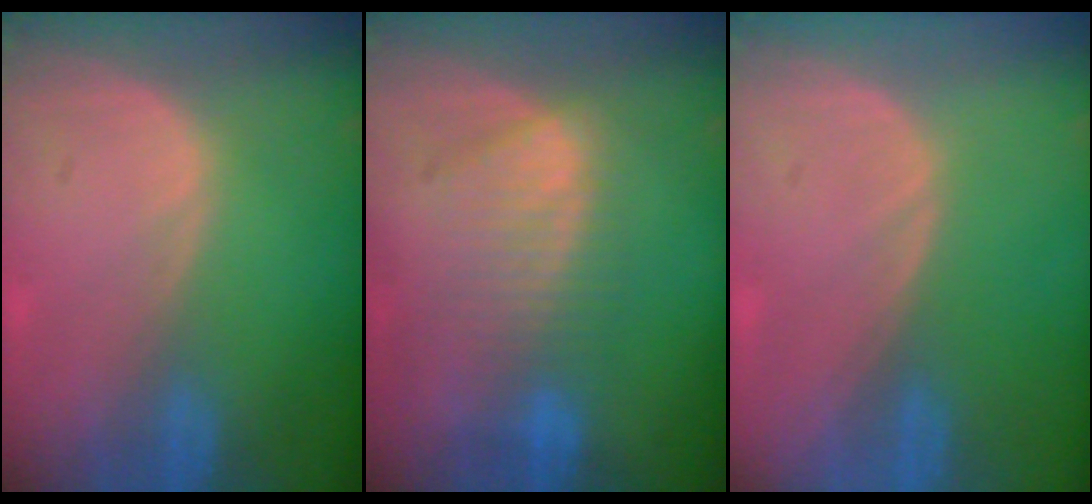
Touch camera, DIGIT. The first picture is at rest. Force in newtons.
{"total": 7.4, "press": 7.3, "slide": 1.3}
{"total": 0.0}